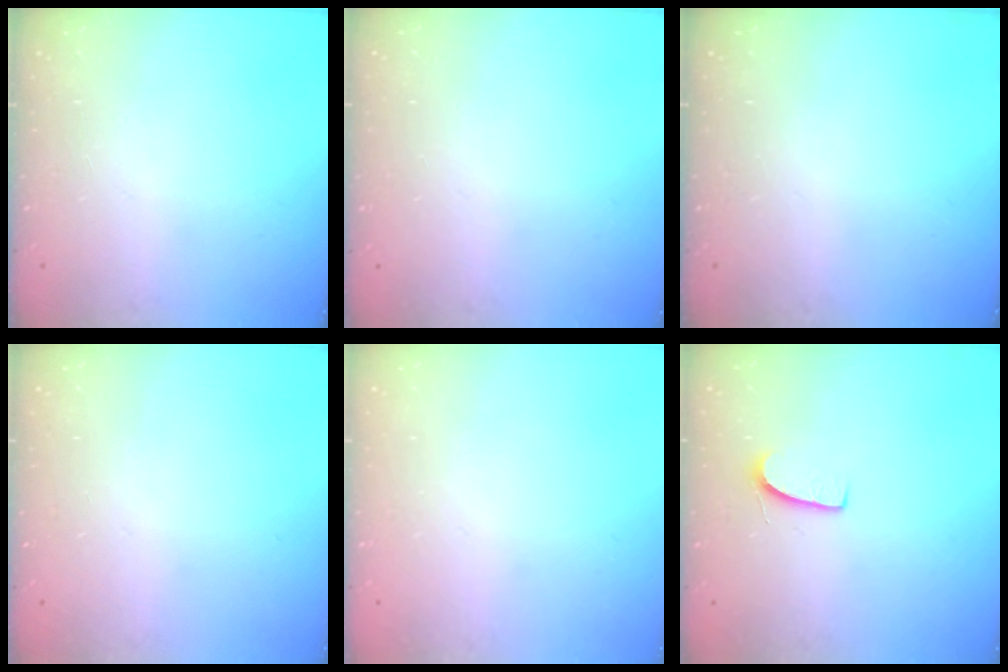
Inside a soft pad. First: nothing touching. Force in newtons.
{"total": 0.0}
{"total": 0.0}
{"total": 0.0}
{"total": 0.0}
{"total": 7.1, "press": 7.1, "slide": 0.5}